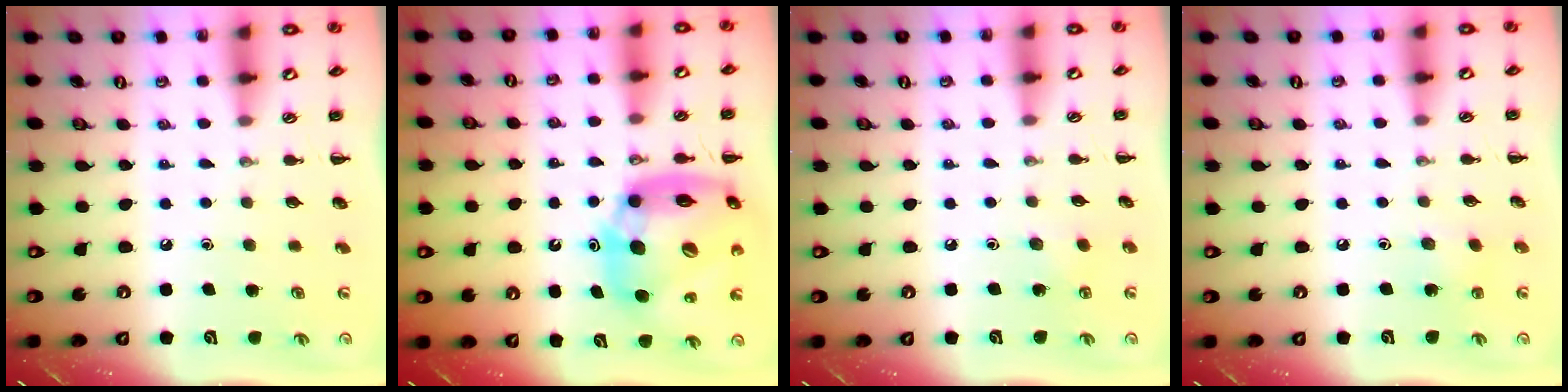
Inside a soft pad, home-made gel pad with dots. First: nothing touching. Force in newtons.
{"total": 18.2, "press": 17.5, "slide": 5.1}
{"total": 3.0, "press": 2.9, "slide": 0.8}
{"total": 6.1, "press": 5.9, "slide": 1.8}